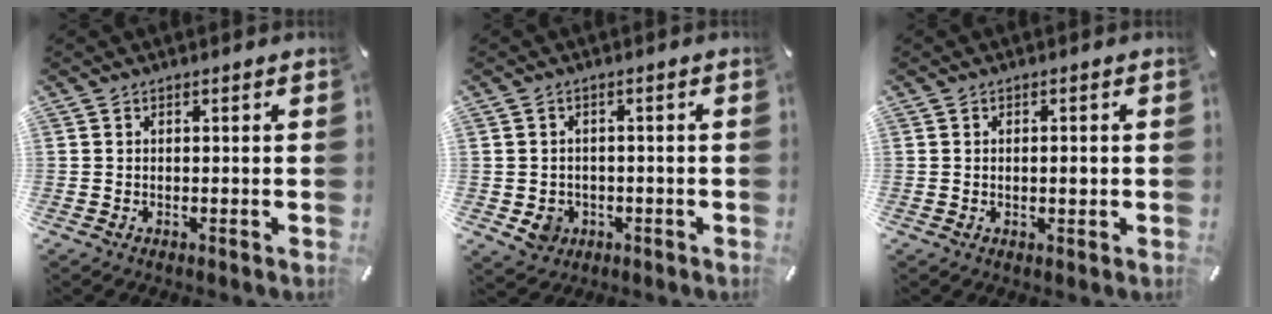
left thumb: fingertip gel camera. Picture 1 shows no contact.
{"total": 4.7, "force": [-1.4, 4.2, 1.6], "torque": [-0.024, 0.000, -0.026]}
{"total": 1.7, "force": [0.0, 0.9, 1.5], "torque": [-0.020, -0.002, -0.003]}